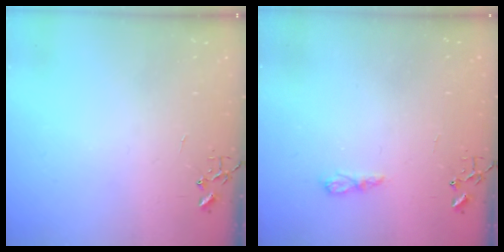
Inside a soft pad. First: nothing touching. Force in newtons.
{"total": 5.5, "press": 5.5, "slide": 0.6}